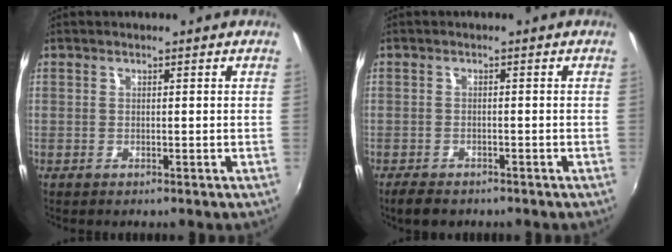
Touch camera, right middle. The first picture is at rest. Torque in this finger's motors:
{"motor_torque": [0.07, -0.07, 0.01, 0.01]}